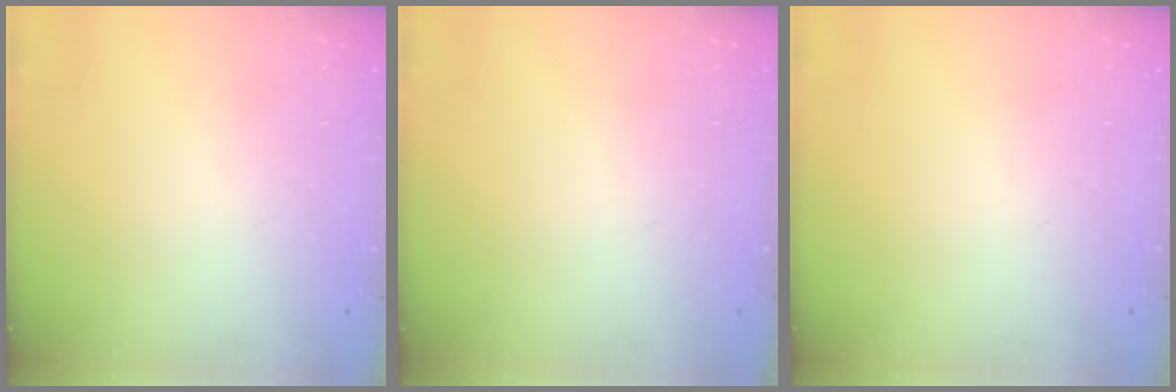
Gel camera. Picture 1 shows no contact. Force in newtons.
{"total": 0.0}
{"total": 0.0}